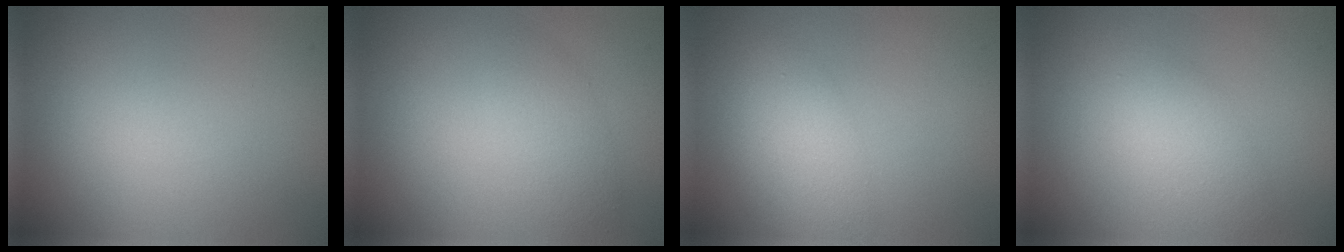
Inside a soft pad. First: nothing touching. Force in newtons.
{"total": 2.5, "press": 2.5, "slide": 0.0}
{"total": 3.7, "press": 3.7, "slide": 0.2}
{"total": 2.7, "press": 2.7, "slide": 0.1}